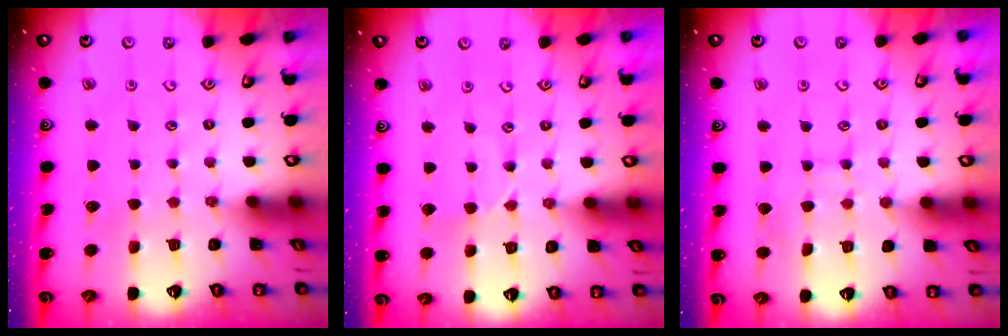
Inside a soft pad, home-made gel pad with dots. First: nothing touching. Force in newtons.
{"total": 2.2, "press": 2.2, "slide": 0.3}
{"total": 5.1, "press": 5.1, "slide": 0.4}